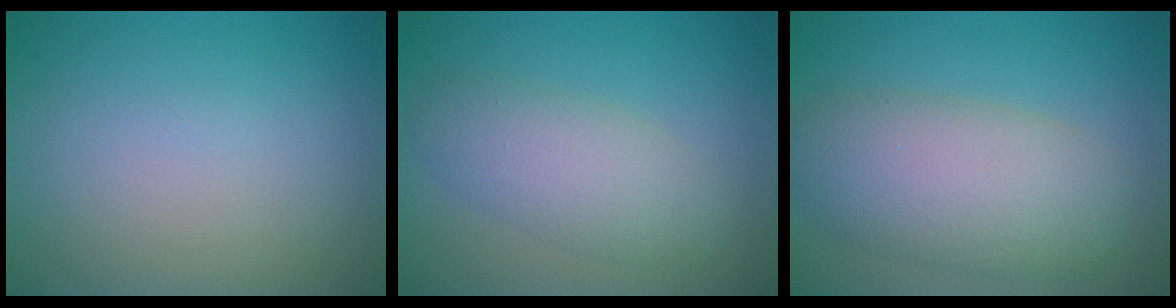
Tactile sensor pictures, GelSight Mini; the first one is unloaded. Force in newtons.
{"total": 4.2, "press": 4.2, "slide": 0.4}
{"total": 7.5, "press": 7.5, "slide": 0.4}